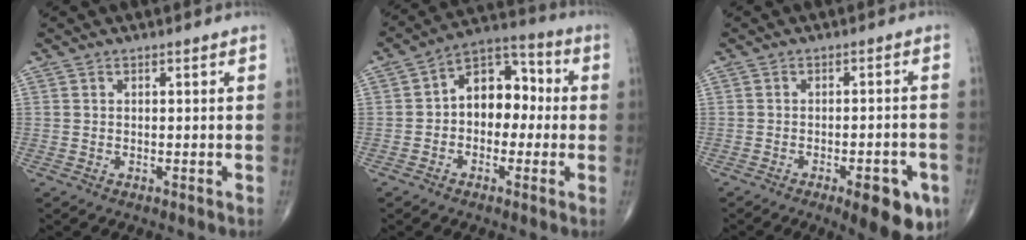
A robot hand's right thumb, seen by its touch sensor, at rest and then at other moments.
{"total": 11.1, "force": [0.0, 7.7, 8.0], "torque": [-0.083, 0.042, -0.017]}
{"total": 10.1, "force": [-4.9, 3.3, 8.2], "torque": [-0.086, 0.012, -0.058]}